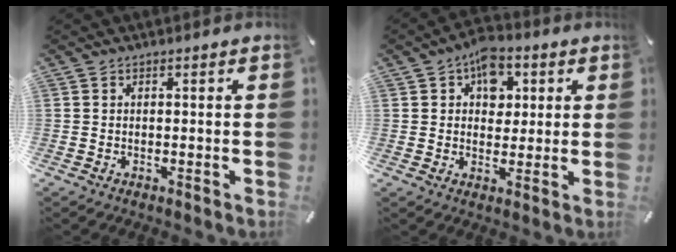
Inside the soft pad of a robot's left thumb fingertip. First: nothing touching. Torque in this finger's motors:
{"motor_torque": [0.23, 0.18, 0.08, 0.06, 0.08]}